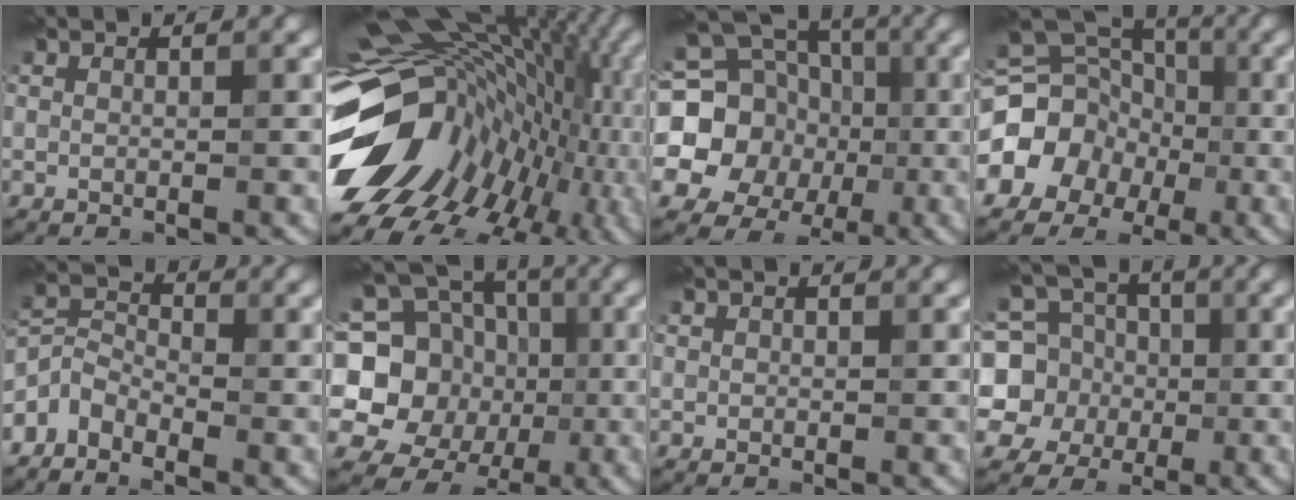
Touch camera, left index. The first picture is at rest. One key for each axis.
{"total": 16.5, "fx": -1.4, "fy": 11.9, "fz": 11.4, "tx": -0.167, "ty": -0.008, "tz": 0.002}
{"total": 16.4, "fx": 0.0, "fy": 14.9, "fz": 6.9, "tx": -0.159, "ty": 0.021, "tz": -0.022}
{"total": 13.3, "fx": -4.0, "fy": 11.9, "fz": 4.3, "tx": -0.105, "ty": -0.004, "tz": -0.091}
{"total": 3.2, "fx": -2.9, "fy": 1.3, "fz": 0.7, "tx": -0.015, "ty": 0.007, "tz": -0.070}
{"total": 13.7, "fx": 0.0, "fy": 12.4, "fz": 5.7, "tx": -0.140, "ty": 0.027, "tz": -0.010}
{"total": 0.0}
{"total": 7.2, "fx": -0.3, "fy": 6.7, "fz": 2.6, "tx": -0.055, "ty": 0.020, "tz": -0.041}